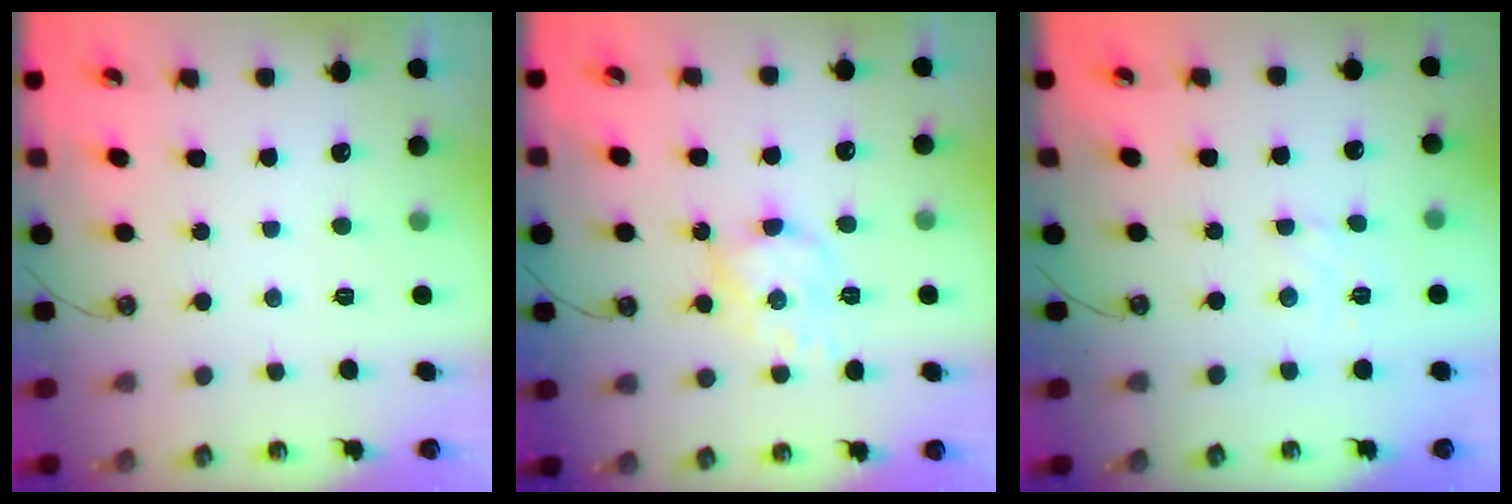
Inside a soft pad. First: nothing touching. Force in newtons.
{"total": 8.7, "press": 8.7, "slide": 0.2}
{"total": 2.8, "press": 2.7, "slide": 0.5}